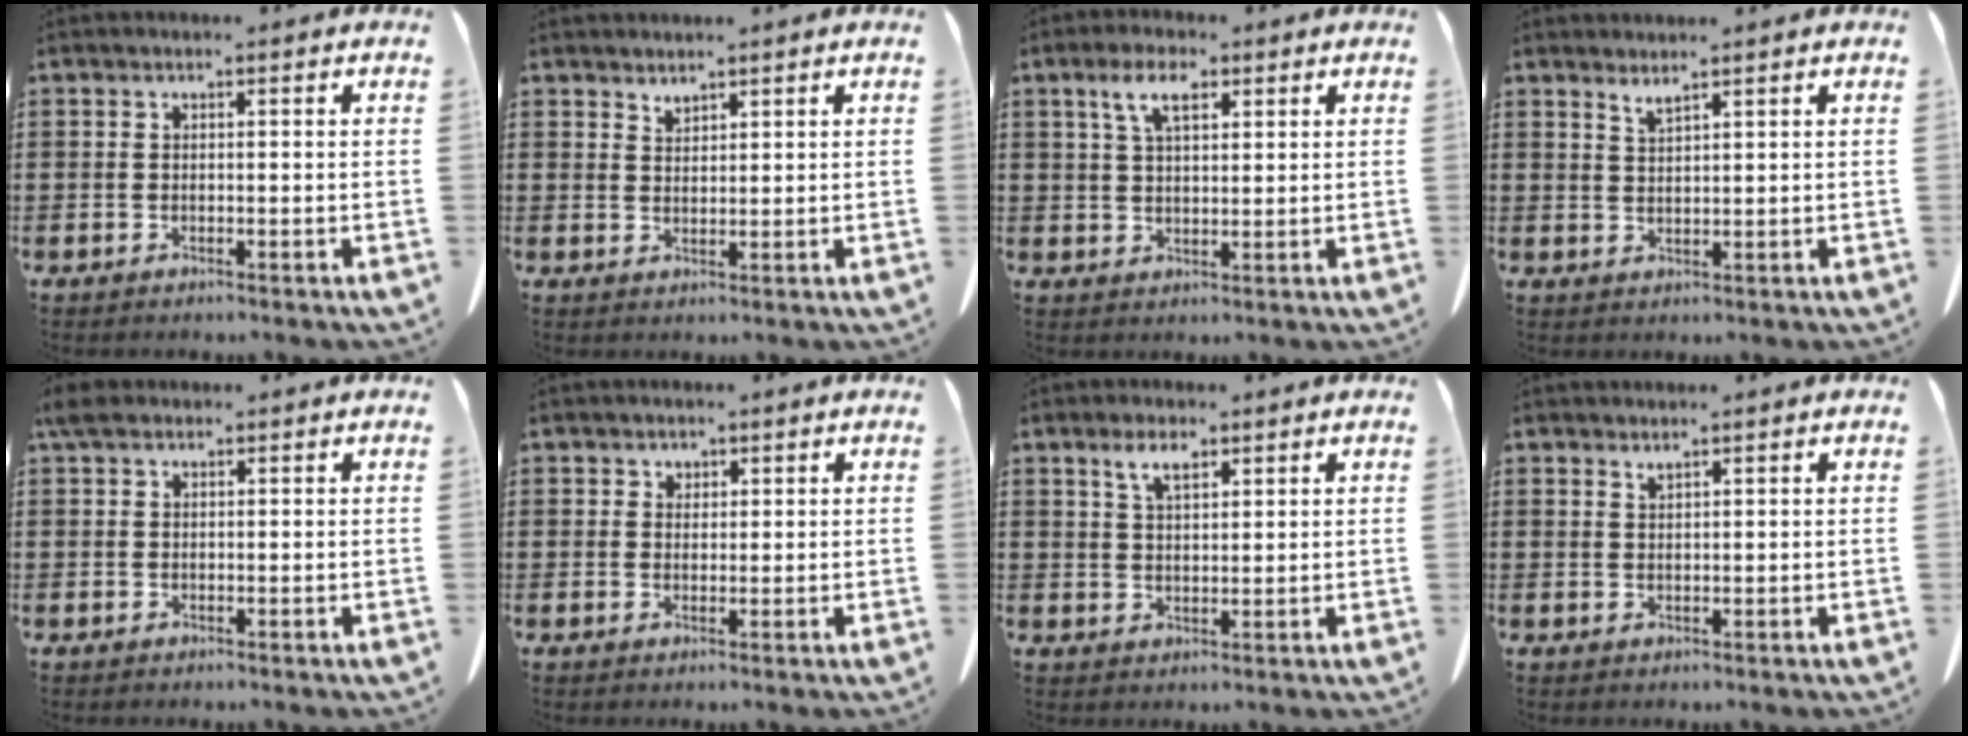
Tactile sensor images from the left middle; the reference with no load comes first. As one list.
[{"total": 1.7, "force": [1.7, 0.2, 0.1], "torque": [-0.005, -0.003, 0.035]}, {"total": 5.4, "force": [2.9, 2.4, 3.8], "torque": [-0.078, 0.006, 0.049]}, {"total": 2.0, "force": [1.8, -0.2, 0.7], "torque": [-0.017, -0.004, 0.036]}, {"total": 2.0, "force": [1.3, 1.2, 0.9], "torque": [-0.023, 0.005, 0.025]}, {"total": 1.4, "force": [1.2, 0.8, 0.1], "torque": [0.003, -0.002, 0.022]}, {"total": 3.7, "force": [2.5, 1.3, 2.5], "torque": [-0.048, -0.001, 0.044]}, {"total": 1.1, "force": [1.0, 0.0, 0.4], "torque": [-0.010, -0.005, 0.021]}]